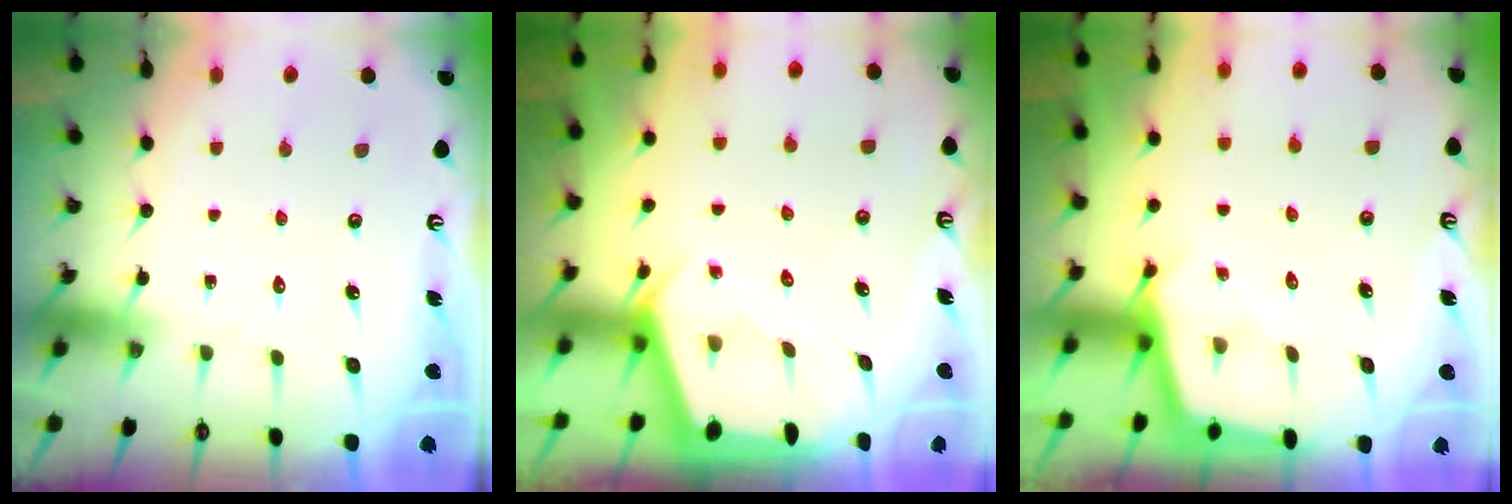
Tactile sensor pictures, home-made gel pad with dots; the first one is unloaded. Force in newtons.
{"total": 2.3, "press": 2.3, "slide": 0.3}
{"total": 2.4, "press": 2.4, "slide": 0.2}